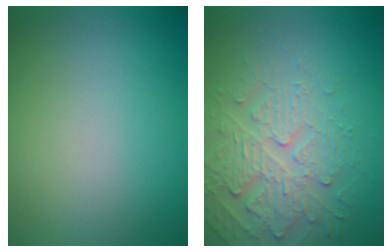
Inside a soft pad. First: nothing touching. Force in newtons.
{"total": 4.0, "press": 3.6, "slide": 1.8}